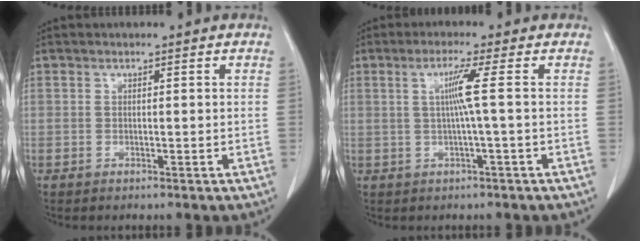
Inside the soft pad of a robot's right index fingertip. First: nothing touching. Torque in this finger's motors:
{"motor_torque": [0.55, -0.13, 0.29, 0.10]}